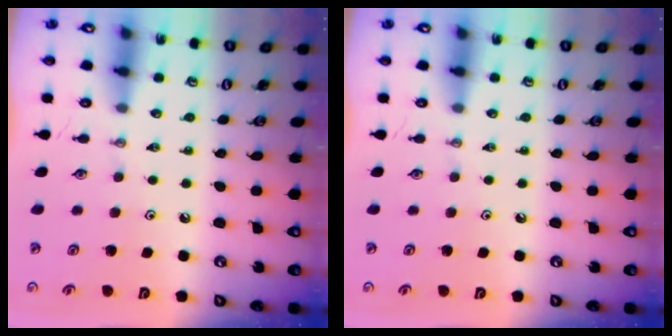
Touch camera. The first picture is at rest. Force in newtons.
{"total": 0.0}